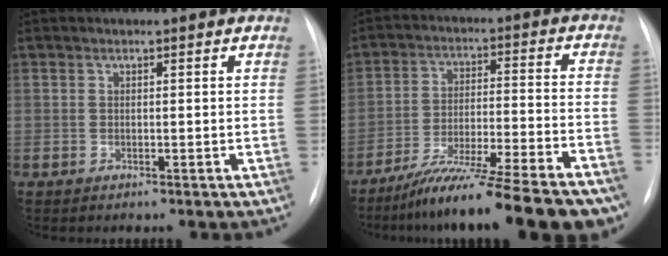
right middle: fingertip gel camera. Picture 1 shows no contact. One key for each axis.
{"total": 21.5, "fx": -17.4, "fy": 1.3, "fz": 12.6, "tx": -0.146, "ty": -0.010, "tz": -0.270}